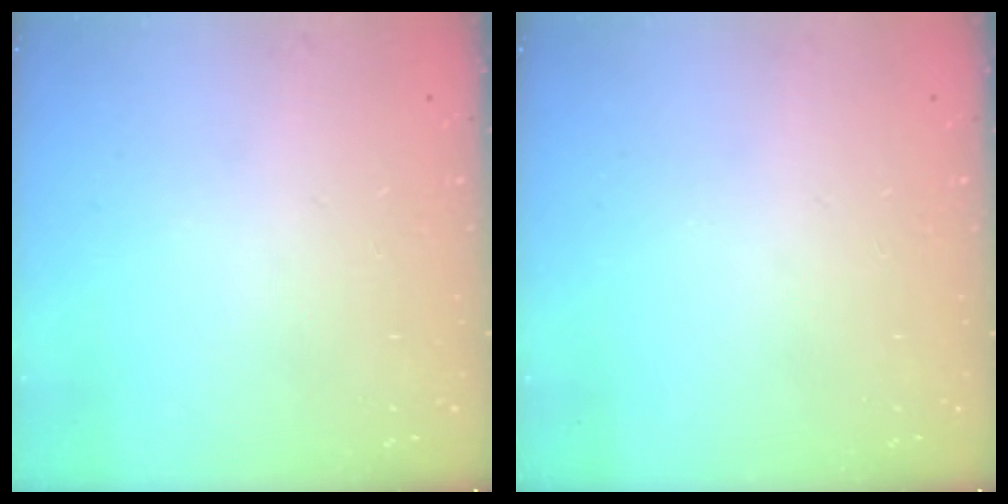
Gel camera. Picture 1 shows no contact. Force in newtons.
{"total": 0.0}